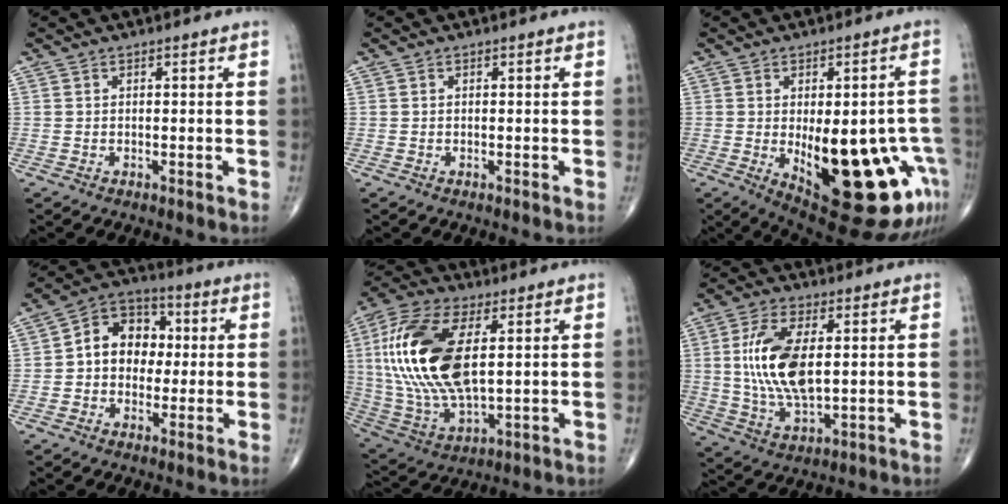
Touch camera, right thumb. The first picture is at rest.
{"total": 0.0}
{"total": 24.8, "force": [-7.5, 9.9, 21.5], "torque": [-0.212, 0.000, -0.072]}
{"total": 11.1, "force": [0.7, 8.6, 6.9], "torque": [-0.073, 0.028, 0.000]}
{"total": 22.5, "force": [3.9, 10.8, 19.4], "torque": [-0.414, -0.011, 0.072]}
{"total": 13.9, "force": [1.8, 6.4, 12.2], "torque": [-0.244, -0.010, 0.039]}